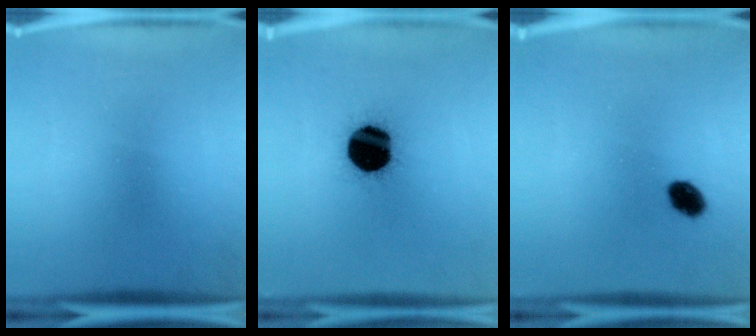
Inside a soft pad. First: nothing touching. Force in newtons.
{"total": 19.9}
{"total": 4.3}